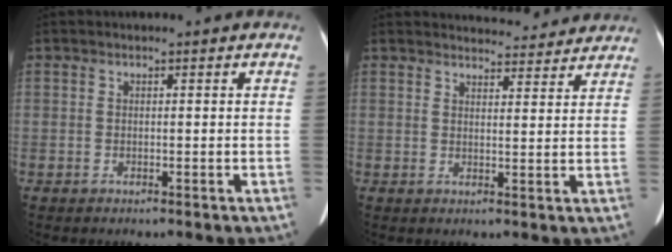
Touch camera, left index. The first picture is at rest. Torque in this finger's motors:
{"motor_torque": [0.45, -1.69, 0.02, 0.00]}